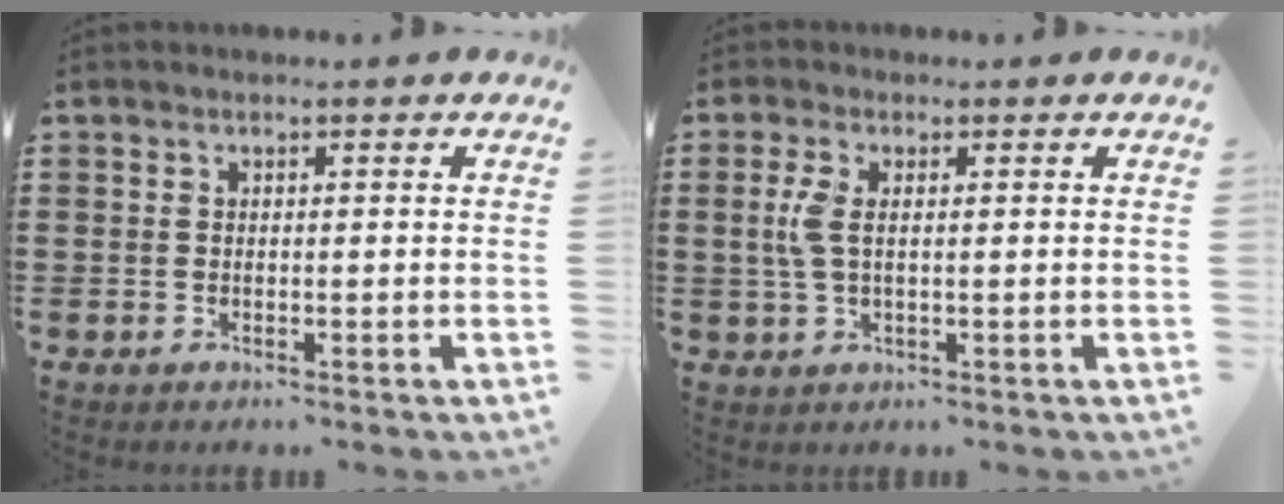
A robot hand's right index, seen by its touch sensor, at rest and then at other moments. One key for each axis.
{"total": 3.5, "fx": 0.5, "fy": 1.4, "fz": 3.1, "tx": -0.078, "ty": 0.001, "tz": 0.002}